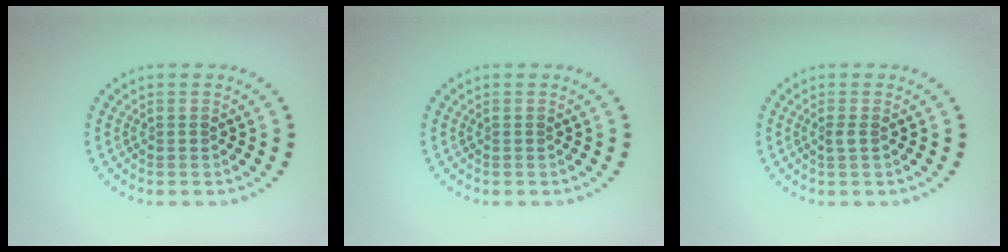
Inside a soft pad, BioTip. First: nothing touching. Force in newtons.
{"total": 0.0}
{"total": 0.9, "press": 0.6, "slide": 0.7}